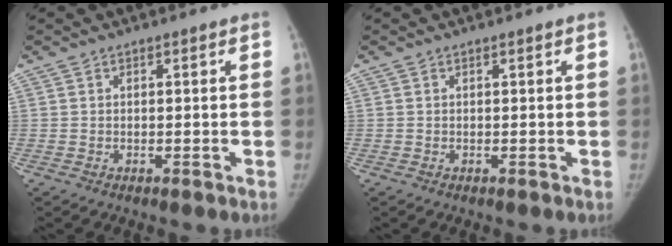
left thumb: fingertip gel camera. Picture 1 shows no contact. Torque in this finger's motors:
{"motor_torque": [0.01, 0.01, 0.00, 0.00, 0.02]}